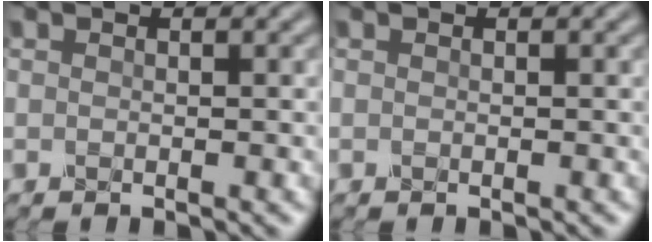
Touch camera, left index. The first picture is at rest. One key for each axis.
{"total": 0.0}